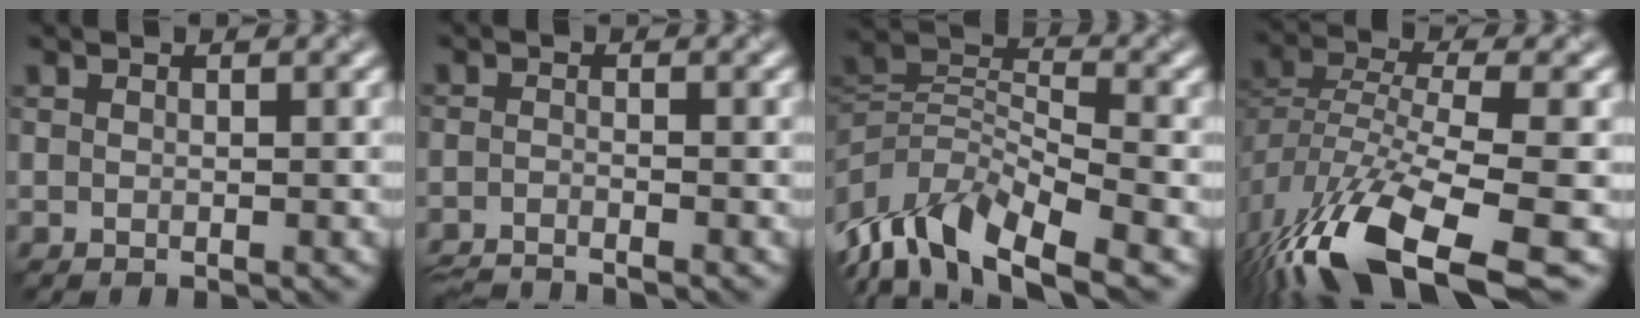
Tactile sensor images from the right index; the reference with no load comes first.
{"total": 3.2, "force": [-3.0, 0.2, 1.1], "torque": [-0.028, -0.011, -0.063]}
{"total": 8.2, "force": [-3.6, 3.5, 6.5], "torque": [-0.116, 0.011, -0.081]}
{"total": 10.9, "force": [-6.3, 4.1, 7.9], "torque": [-0.164, -0.010, -0.116]}